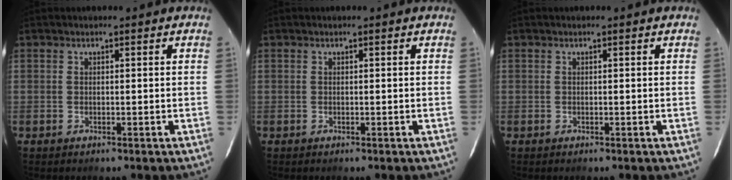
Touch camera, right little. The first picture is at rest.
{"total": 0.0}
{"total": 0.0}